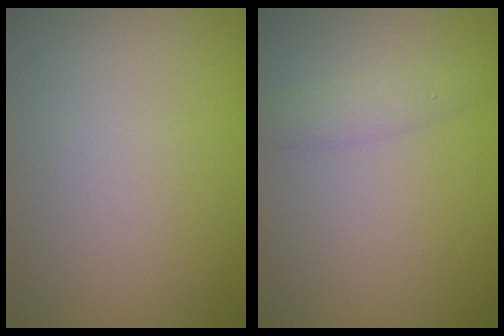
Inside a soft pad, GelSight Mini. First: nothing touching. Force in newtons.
{"total": 1.7, "press": 1.7, "slide": 0.1}